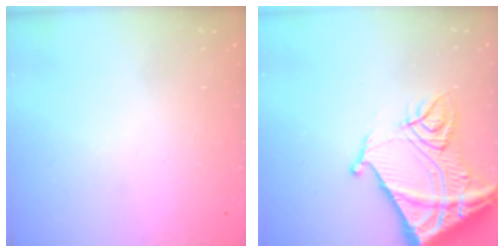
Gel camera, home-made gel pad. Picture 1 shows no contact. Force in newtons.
{"total": 18.9, "press": 18.7, "slide": 2.3}